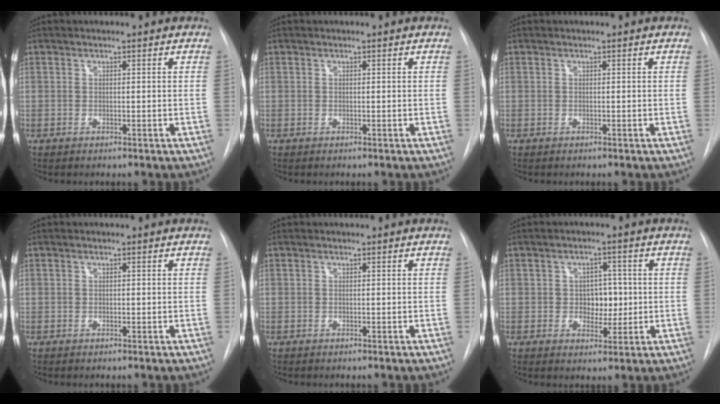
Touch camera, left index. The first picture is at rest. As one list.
[{"total": 0.0}, {"total": 0.0}, {"total": 0.0}, {"total": 0.0}, {"total": 4.4, "force": [0.1, 3.1, 3.1], "torque": [-0.035, 0.008, 0.007]}]